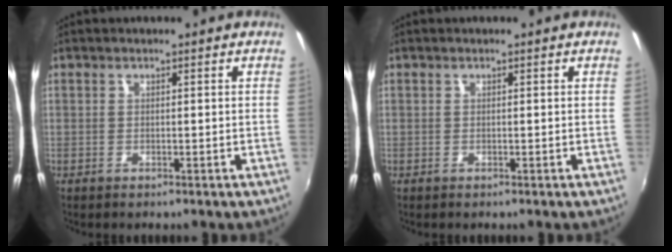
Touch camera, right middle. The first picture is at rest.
{"total": 0.0}